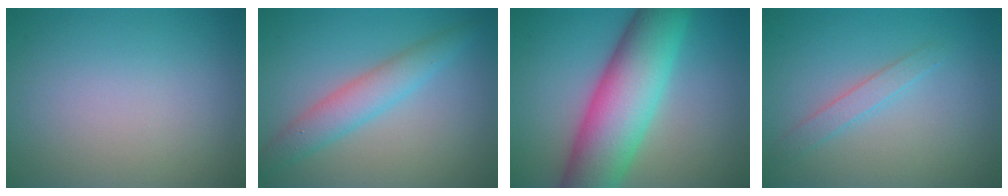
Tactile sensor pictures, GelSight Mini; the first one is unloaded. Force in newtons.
{"total": 3.6, "press": 3.6, "slide": 0.0}
{"total": 11.1, "press": 11.1, "slide": 0.5}
{"total": 1.6, "press": 1.6, "slide": 0.0}